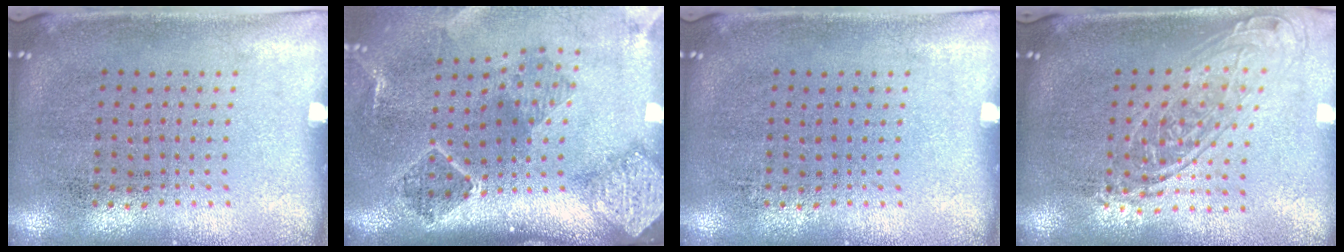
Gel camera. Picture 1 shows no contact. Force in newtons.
{"total": 2.9, "press": 1.9, "slide": 2.1}
{"total": 0.0}
{"total": 1.8, "press": 1.4, "slide": 1.0}